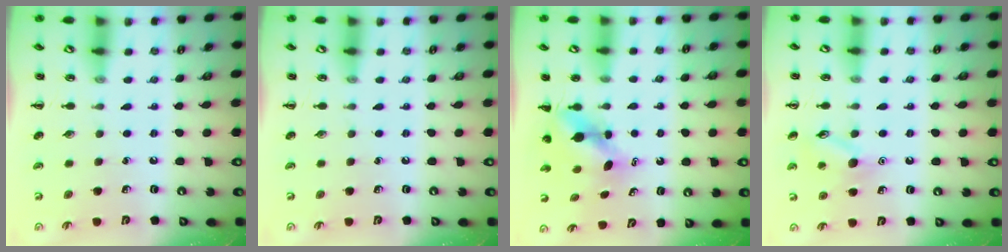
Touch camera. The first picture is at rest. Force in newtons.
{"total": 0.0}
{"total": 5.2, "press": 5.1, "slide": 0.7}
{"total": 9.5, "press": 9.5, "slide": 0.9}